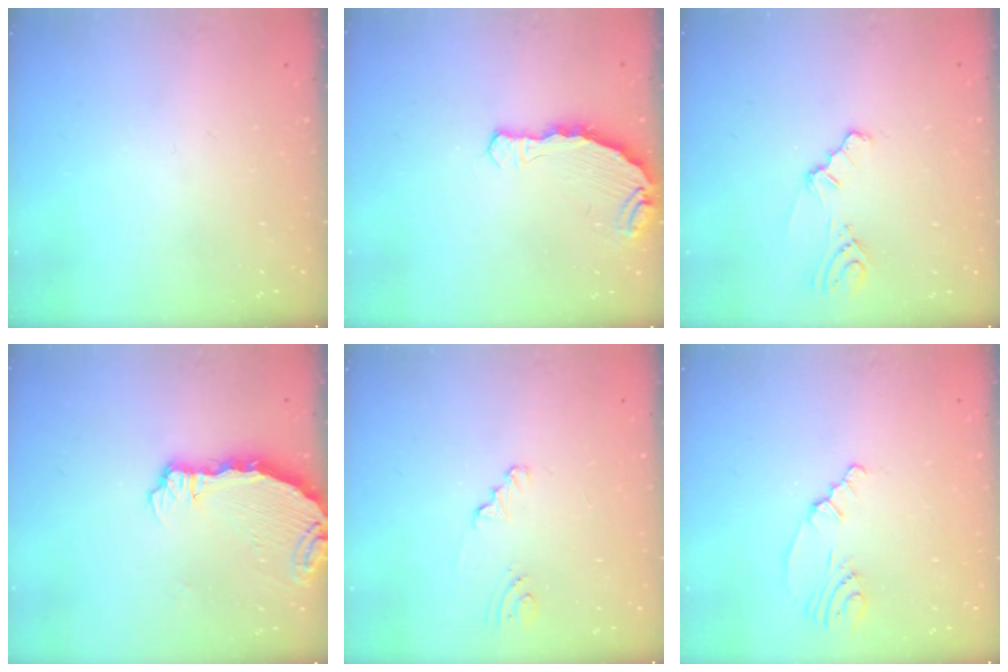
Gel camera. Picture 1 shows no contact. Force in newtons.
{"total": 7.5, "press": 6.3, "slide": 4.0}
{"total": 1.7, "press": 1.6, "slide": 0.5}
{"total": 6.7, "press": 5.9, "slide": 3.2}
{"total": 1.3, "press": 1.3, "slide": 0.1}
{"total": 2.2, "press": 1.9, "slide": 1.0}